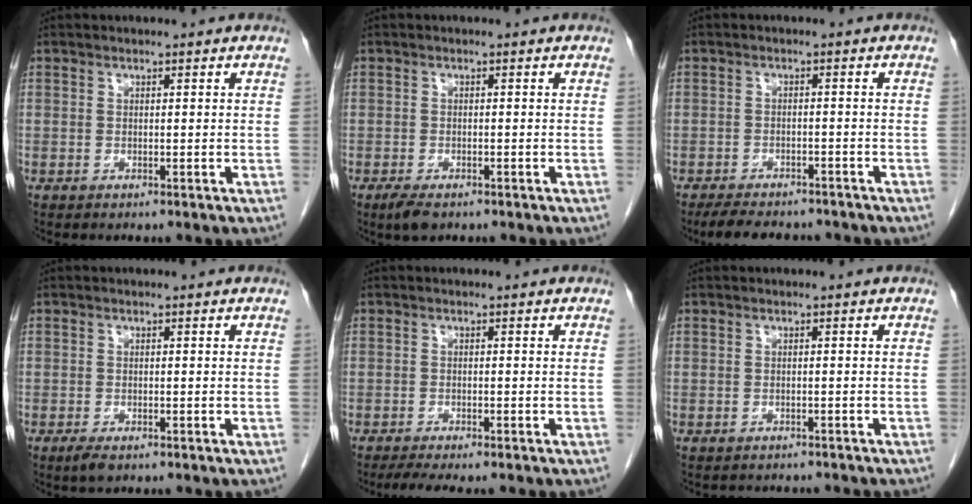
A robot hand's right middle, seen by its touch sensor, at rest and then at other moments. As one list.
[{"total": 2.7, "force": [-1.8, 1.1, 1.7], "torque": [-0.039, -0.006, -0.028]}, {"total": 8.9, "force": [-7.7, 2.9, 3.3], "torque": [-0.050, -0.005, -0.108]}, {"total": 1.9, "force": [-1.2, 0.7, 1.3], "torque": [-0.032, -0.005, -0.019]}, {"total": 4.8, "force": [-3.9, 0.6, 2.7], "torque": [-0.040, -0.010, -0.059]}, {"total": 3.7, "force": [-3.5, 1.2, 0.7], "torque": [-0.007, -0.002, -0.040]}]